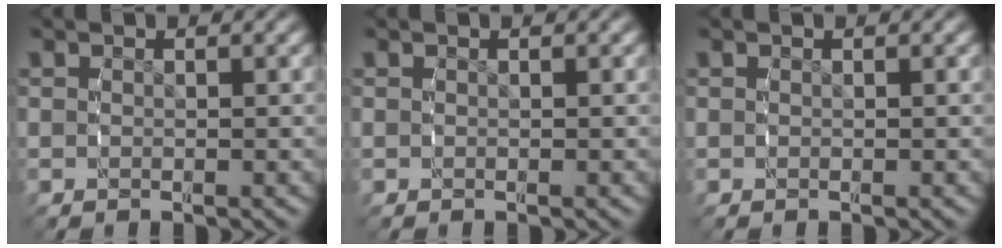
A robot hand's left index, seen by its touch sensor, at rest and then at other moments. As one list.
[{"total": 0.0}, {"total": 0.0}]